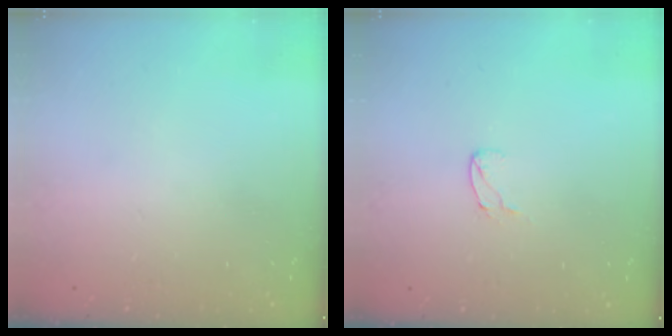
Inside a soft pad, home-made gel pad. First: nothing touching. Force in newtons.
{"total": 5.0, "press": 5.0, "slide": 0.5}